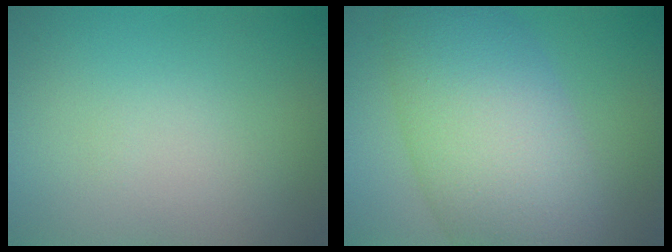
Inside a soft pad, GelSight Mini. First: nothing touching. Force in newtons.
{"total": 11.0, "press": 11.0, "slide": 0.3}